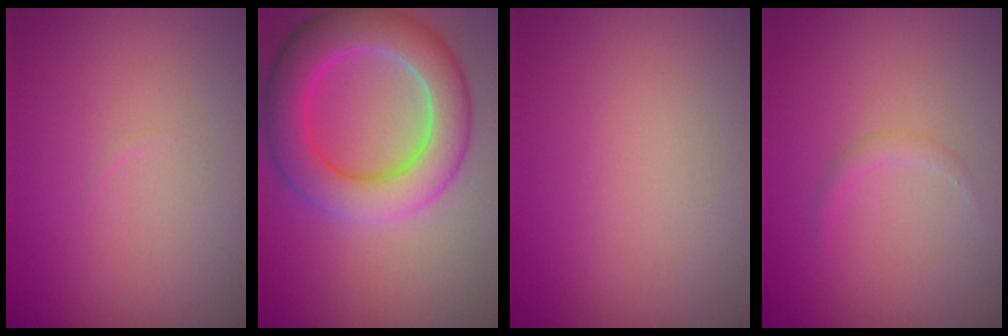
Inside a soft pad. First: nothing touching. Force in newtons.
{"total": 7.5, "press": 7.5, "slide": 0.2}
{"total": 0.0}
{"total": 0.8, "press": 0.8, "slide": 0.1}